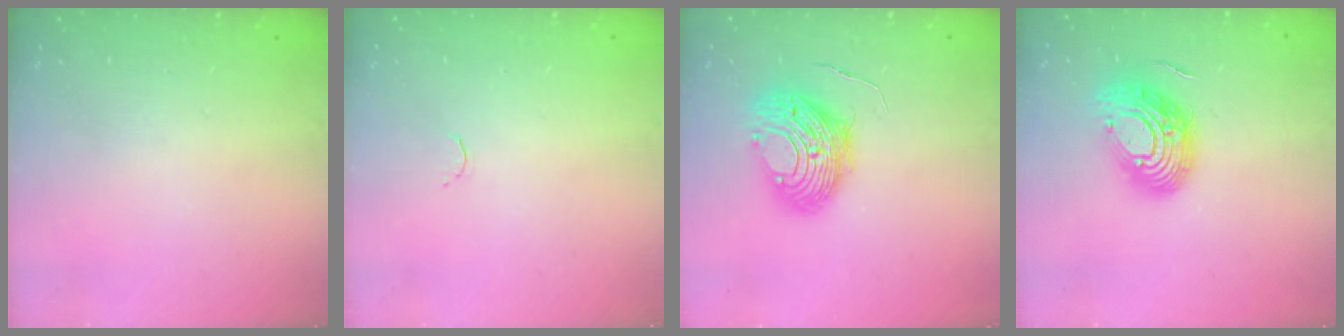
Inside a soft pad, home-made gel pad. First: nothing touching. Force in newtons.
{"total": 1.7, "press": 1.6, "slide": 0.5}
{"total": 12.5, "press": 12.4, "slide": 1.4}
{"total": 14.8, "press": 14.7, "slide": 1.5}